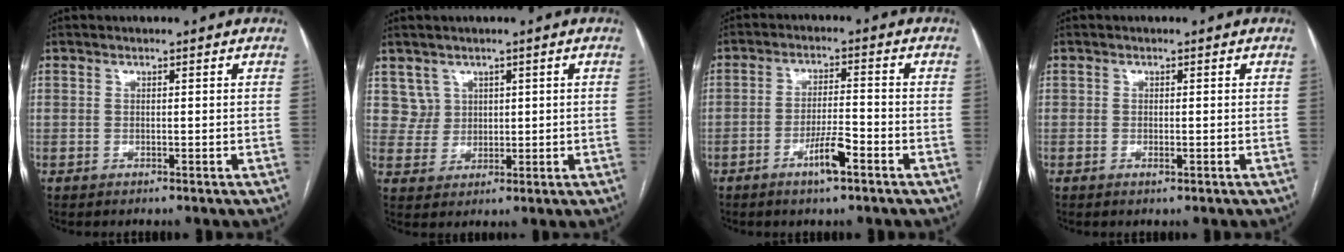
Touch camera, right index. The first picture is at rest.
{"total": 7.0, "force": [3.8, 5.9, -0.1], "torque": [-0.009, 0.024, 0.089]}
{"total": 5.4, "force": [-3.0, 0.7, 4.5], "torque": [-0.084, 0.001, -0.051]}
{"total": 0.8, "force": [-0.2, 0.4, 0.7], "torque": [-0.008, 0.002, 0.000]}